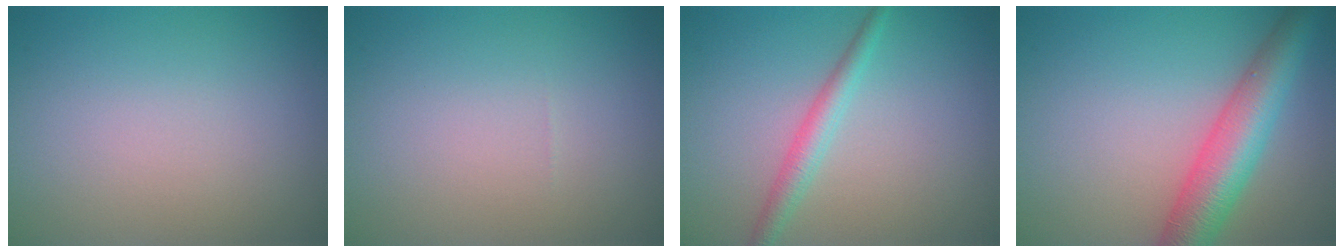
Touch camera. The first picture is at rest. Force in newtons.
{"total": 0.0}
{"total": 2.3, "press": 2.3, "slide": 0.0}
{"total": 6.4, "press": 6.4, "slide": 0.2}